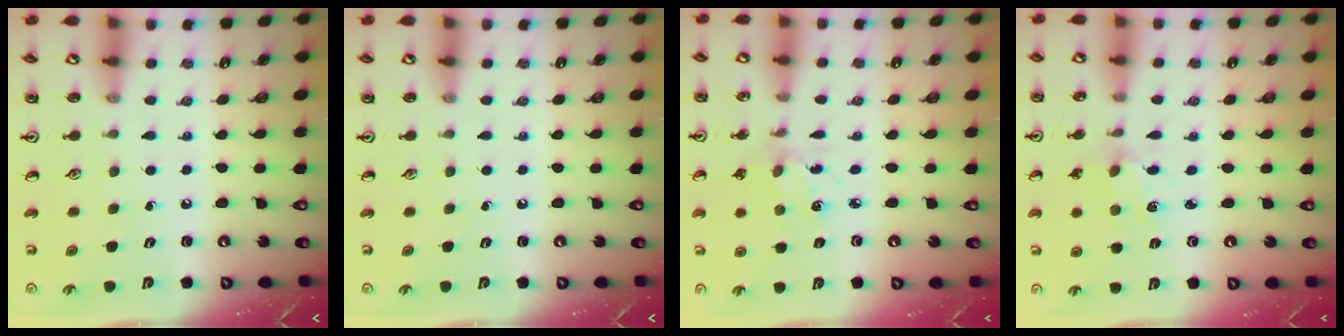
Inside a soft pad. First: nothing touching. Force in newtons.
{"total": 0.0}
{"total": 2.6, "press": 2.5, "slide": 0.8}
{"total": 1.7, "press": 1.6, "slide": 0.5}